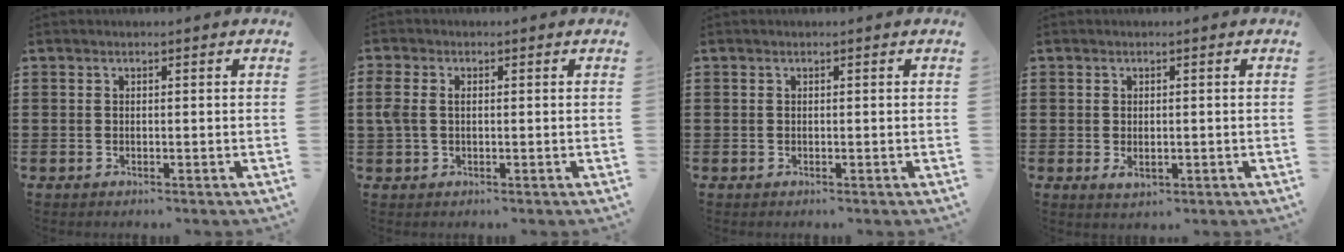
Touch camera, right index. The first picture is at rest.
{"total": 2.3, "force": [0.2, 1.6, 1.7], "torque": [-0.044, 0.005, 0.001]}
{"total": 0.0}
{"total": 1.7, "force": [-0.2, 0.8, 1.5], "torque": [-0.030, -0.002, -0.002]}